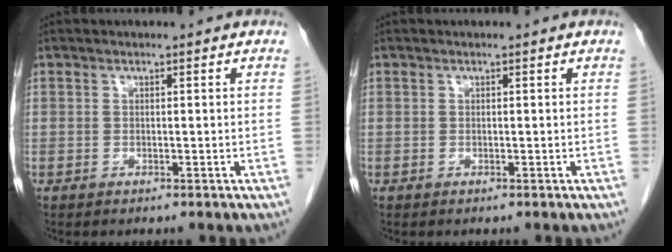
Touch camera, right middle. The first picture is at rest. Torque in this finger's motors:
{"motor_torque": [0.00, 0.00, 0.00, 0.00]}